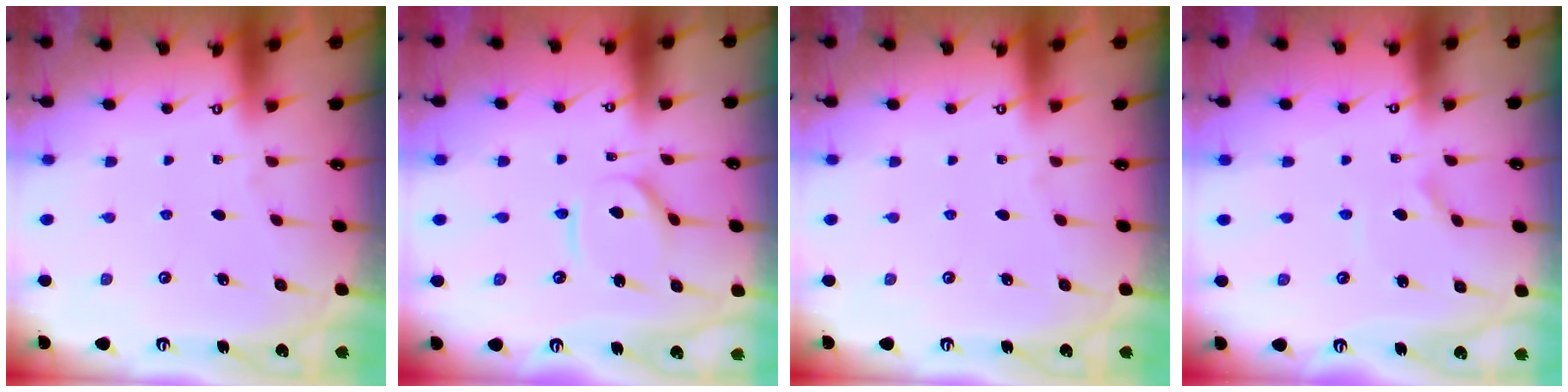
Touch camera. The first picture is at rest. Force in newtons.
{"total": 5.0, "press": 4.9, "slide": 0.5}
{"total": 0.0}
{"total": 1.6, "press": 1.6, "slide": 0.2}